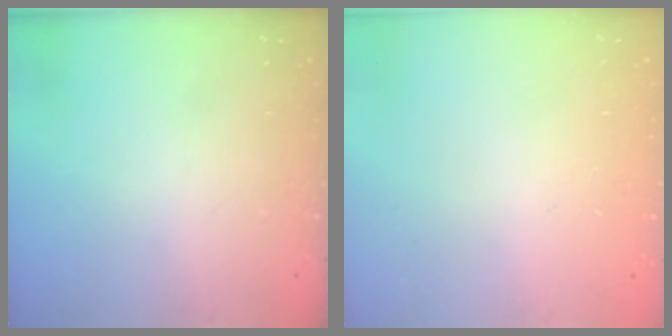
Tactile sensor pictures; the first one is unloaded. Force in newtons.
{"total": 0.0}